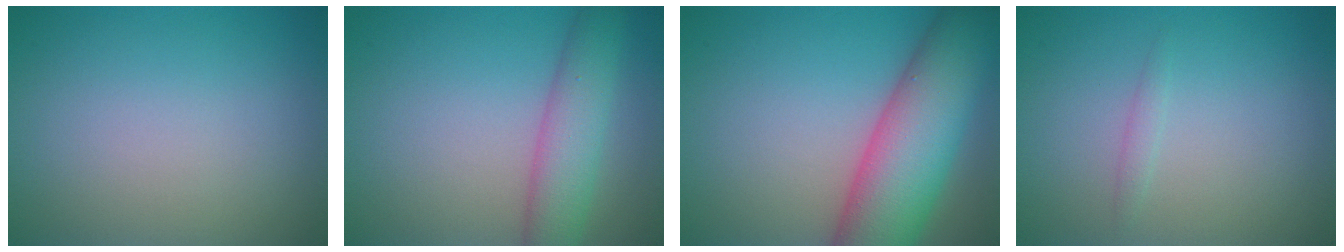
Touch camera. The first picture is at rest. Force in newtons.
{"total": 4.8, "press": 4.8, "slide": 0.2}
{"total": 11.2, "press": 11.2, "slide": 0.4}
{"total": 0.8, "press": 0.8, "slide": 0.1}